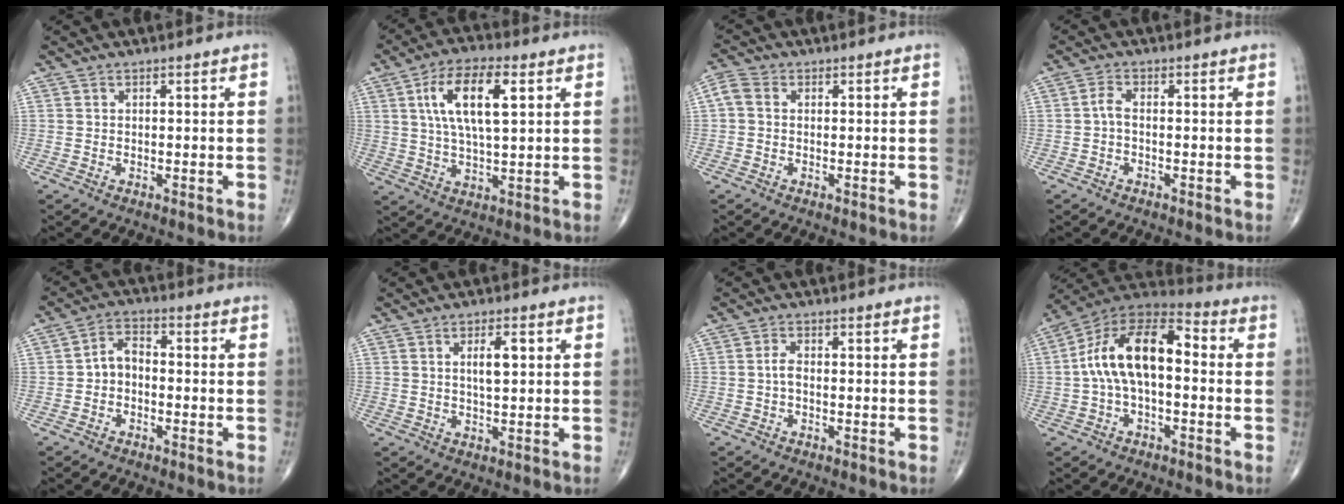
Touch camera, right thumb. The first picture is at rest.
{"total": 12.3, "force": [3.8, 4.6, 10.7], "torque": [-0.194, 0.001, 0.068]}
{"total": 3.1, "force": [0.1, 2.3, 2.1], "torque": [-0.047, 0.010, -0.008]}
{"total": 1.9, "force": [-0.5, 0.7, 1.6], "torque": [-0.034, 0.004, -0.013]}
{"total": 4.5, "force": [-1.0, 3.2, 3.0], "torque": [-0.042, 0.024, -0.031]}
{"total": 4.4, "force": [1.2, 1.5, 3.9], "torque": [-0.062, -0.003, 0.019]}
{"total": 1.7, "force": [-0.4, 0.8, 1.5], "torque": [-0.027, 0.004, -0.010]}
{"total": 15.4, "force": [0.2, 7.8, 13.3], "torque": [-0.228, 0.050, -0.011]}